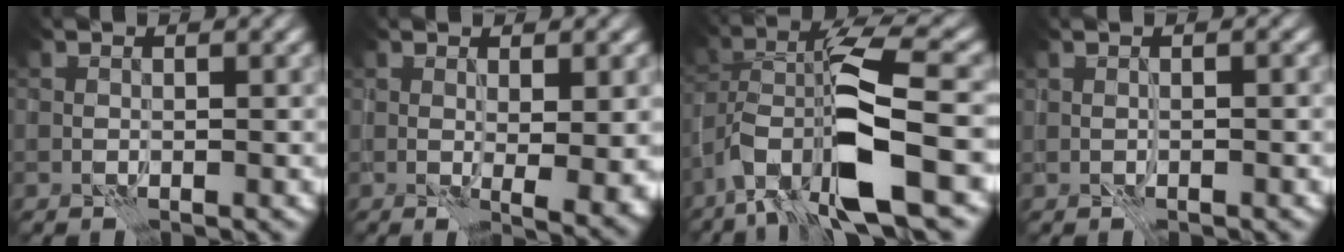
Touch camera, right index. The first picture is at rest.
{"total": 4.9, "force": [-0.6, 1.2, 4.7], "torque": [-0.066, -0.017, 0.000]}
{"total": 10.5, "force": [-4.3, 3.0, 9.1], "torque": [-0.167, 0.006, -0.084]}
{"total": 0.7, "force": [-0.3, 0.1, 0.6], "torque": [-0.010, -0.001, -0.007]}